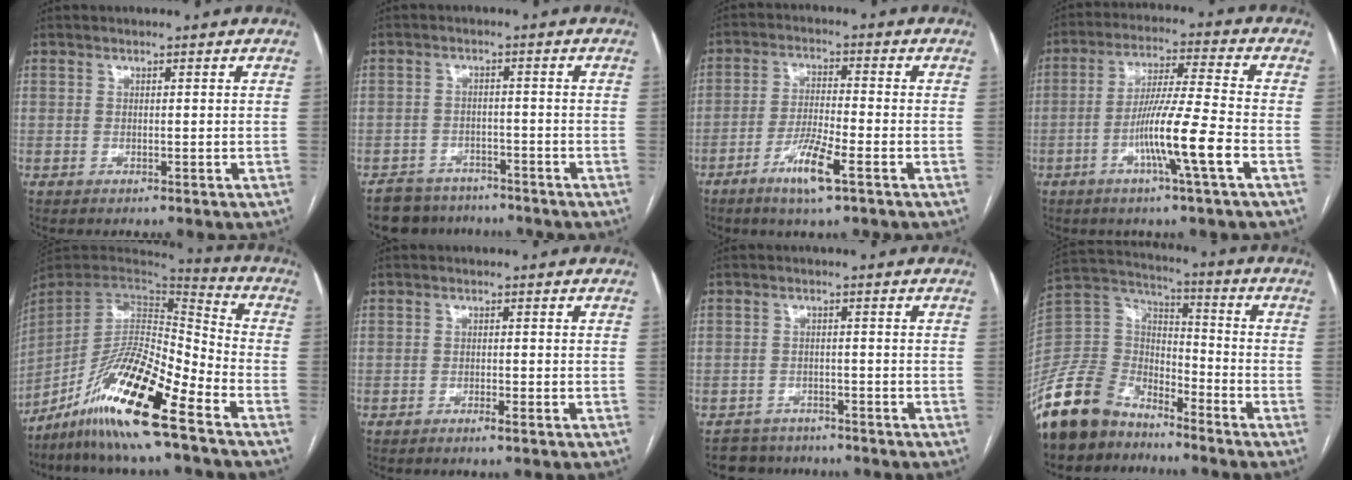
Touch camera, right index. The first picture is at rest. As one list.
[{"total": 6.6, "force": [-5.4, 3.8, 0.2], "torque": [0.007, 0.008, -0.083]}, {"total": 7.2, "force": [-4.0, 0.5, 6.0], "torque": [-0.118, -0.008, -0.074]}, {"total": 10.7, "force": [-4.0, -1.0, 9.9], "torque": [-0.181, -0.005, -0.076]}, {"total": 17.2, "force": [-10.7, 1.5, 13.4], "torque": [-0.260, -0.013, -0.196]}, {"total": 1.2, "force": [-0.9, -0.1, 0.8], "torque": [-0.017, 0.000, -0.016]}, {"total": 4.4, "force": [-3.6, 2.5, -0.7], "torque": [0.015, 0.007, -0.060]}, {"total": 13.8, "force": [-11.1, 7.1, 4.1], "torque": [-0.099, 0.033, -0.220]}]